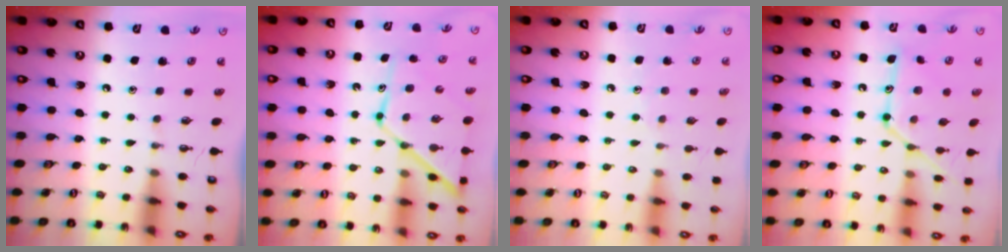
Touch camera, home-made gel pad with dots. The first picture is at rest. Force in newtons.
{"total": 12.3, "press": 12.2, "slide": 1.3}
{"total": 6.1, "press": 6.1, "slide": 0.7}
{"total": 14.2, "press": 14.2, "slide": 0.5}